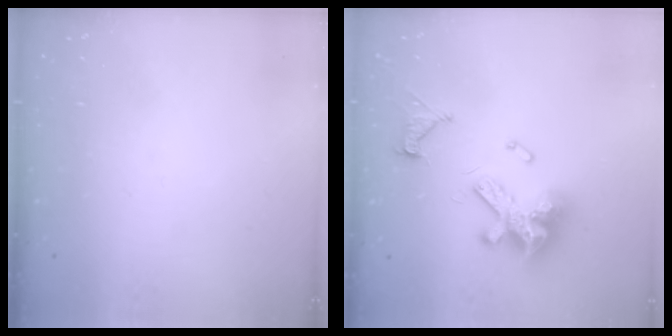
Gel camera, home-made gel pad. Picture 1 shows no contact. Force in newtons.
{"total": 13.8, "press": 13.8, "slide": 1.3}